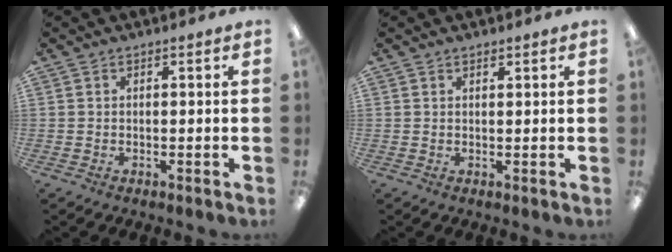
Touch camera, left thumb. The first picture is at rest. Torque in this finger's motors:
{"motor_torque": [-0.40, -0.37, 0.14, 0.03, -0.01]}